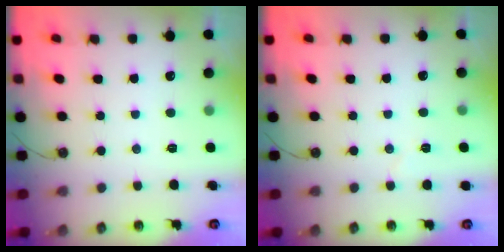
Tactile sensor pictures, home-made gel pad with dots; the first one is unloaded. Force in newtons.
{"total": 2.9, "press": 2.4, "slide": 1.7}